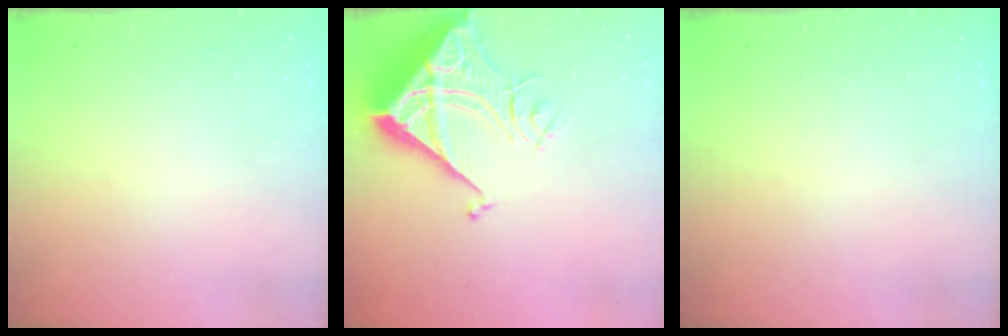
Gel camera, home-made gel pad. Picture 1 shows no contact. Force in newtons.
{"total": 9.4, "press": 9.3, "slide": 1.0}
{"total": 0.0}